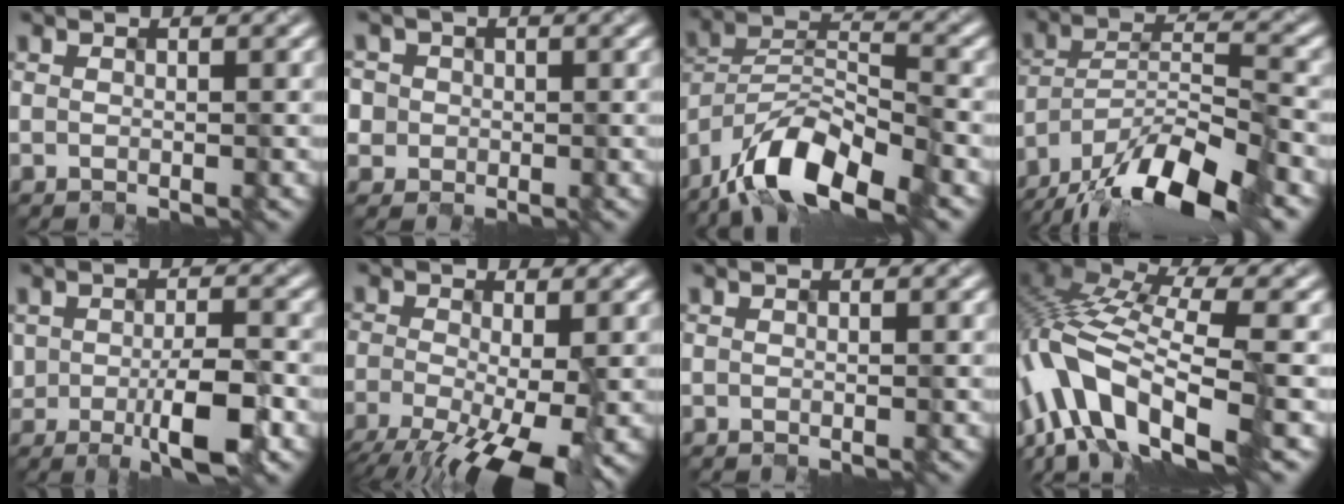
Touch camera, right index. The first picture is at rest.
{"total": 3.1, "force": [0.6, 3.0, 0.6], "torque": [-0.007, 0.007, 0.006]}
{"total": 9.8, "force": [-7.4, 3.1, 5.6], "torque": [-0.088, 0.005, -0.142]}
{"total": 12.6, "force": [-9.7, 3.2, 7.4], "torque": [-0.136, 0.001, -0.171]}
{"total": 5.7, "force": [-2.0, 2.7, 4.6], "torque": [-0.086, -0.009, -0.027]}
{"total": 10.5, "force": [-4.7, 4.6, 8.3], "torque": [-0.146, -0.025, -0.078]}
{"total": 0.0}
{"total": 11.9, "force": [-4.6, 5.0, 9.7], "torque": [-0.193, 0.012, -0.084]}